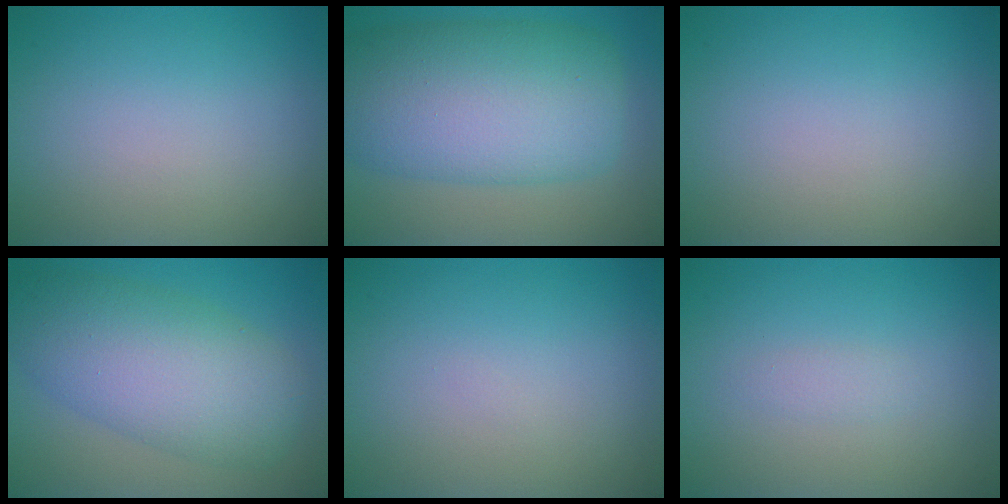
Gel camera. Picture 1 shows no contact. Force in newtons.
{"total": 11.7, "press": 11.7, "slide": 0.1}
{"total": 0.0}
{"total": 8.4, "press": 8.4, "slide": 0.0}
{"total": 0.0}
{"total": 0.9, "press": 0.9, "slide": 0.0}